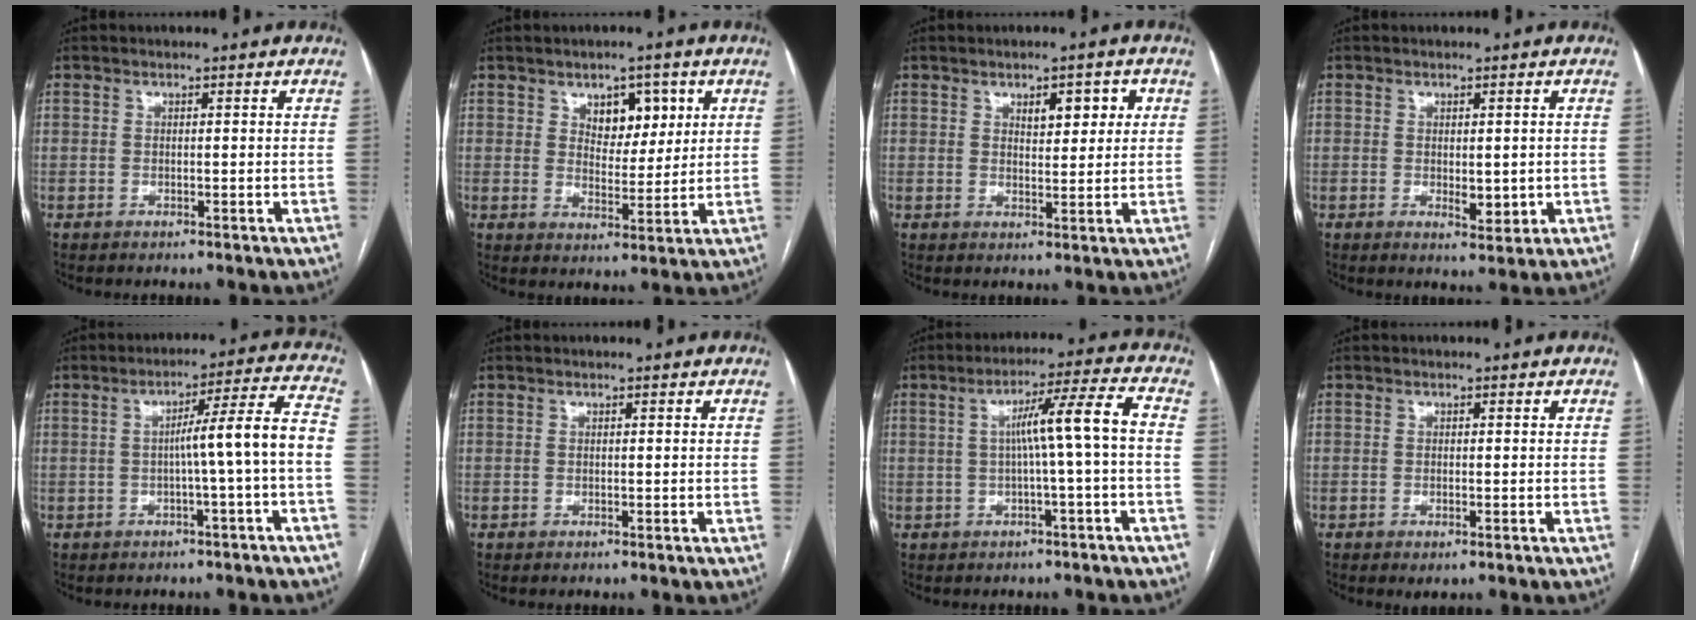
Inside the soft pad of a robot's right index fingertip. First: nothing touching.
{"total": 6.5, "force": [3.0, 3.8, 4.4], "torque": [-0.057, 0.006, 0.050]}
{"total": 4.6, "force": [1.9, 2.0, 3.7], "torque": [-0.048, 0.008, 0.029]}
{"total": 3.4, "force": [-0.3, 1.7, 3.0], "torque": [-0.040, -0.007, 0.004]}
{"total": 8.4, "force": [-1.5, -1.3, 8.2], "torque": [-0.115, 0.023, -0.018]}
{"total": 0.0}
{"total": 7.9, "force": [-0.3, -0.9, 7.8], "torque": [-0.121, 0.022, 0.000]}
{"total": 0.9, "force": [-0.4, 0.3, 0.8], "torque": [-0.011, -0.004, -0.002]}